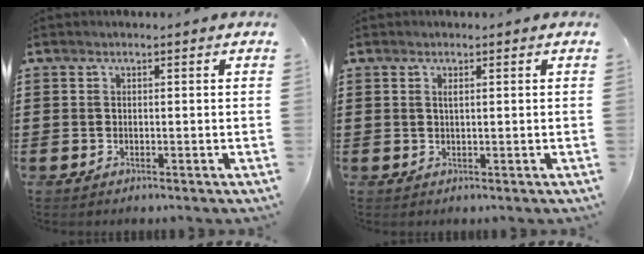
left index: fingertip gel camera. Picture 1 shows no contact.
{"total": 0.8, "force": [0.4, 0.2, 0.7], "torque": [-0.017, 0.001, 0.006]}